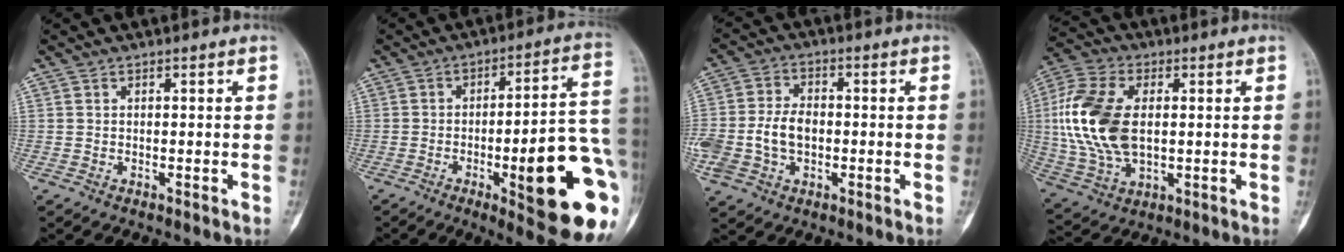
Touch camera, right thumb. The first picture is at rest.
{"total": 23.3, "force": [-6.6, 5.3, 21.7], "torque": [-0.236, 0.016, -0.078]}
{"total": 10.2, "force": [-1.4, 7.2, 7.1], "torque": [-0.143, 0.021, -0.024]}
{"total": 17.5, "force": [1.4, 10.4, 14.1], "torque": [-0.303, 0.000, 0.028]}